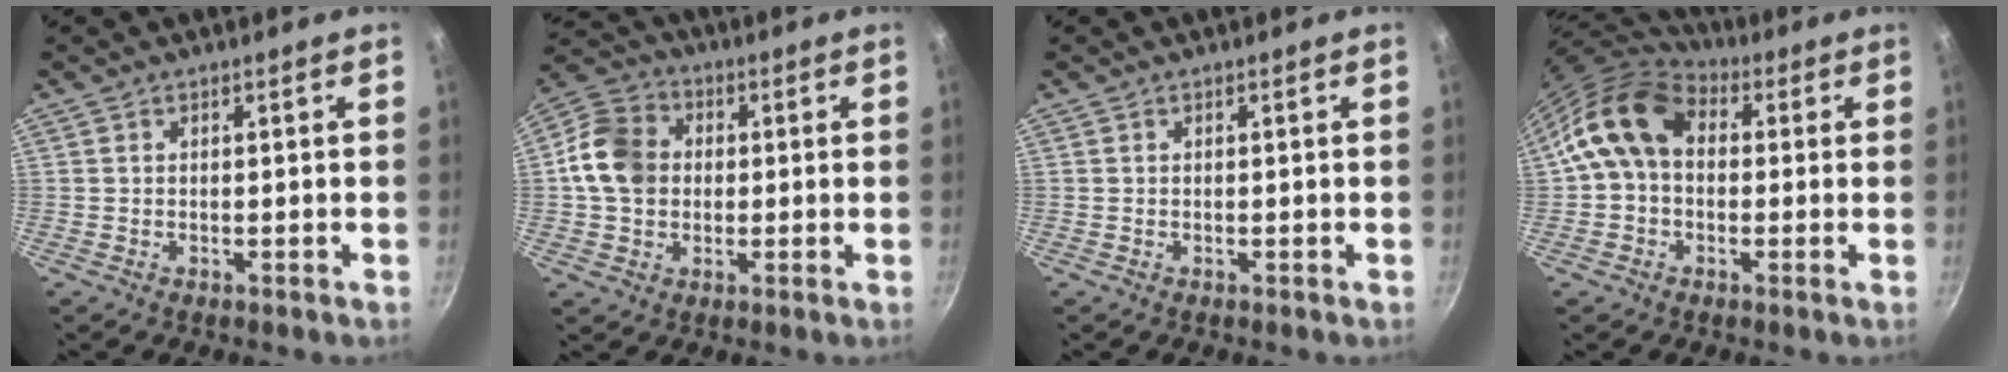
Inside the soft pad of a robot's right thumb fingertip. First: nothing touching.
{"total": 11.2, "force": [0.5, 9.2, 6.4], "torque": [-0.095, 0.015, -0.010]}
{"total": 0.0}
{"total": 12.2, "force": [1.7, 9.1, 8.0], "torque": [-0.118, 0.022, 0.010]}